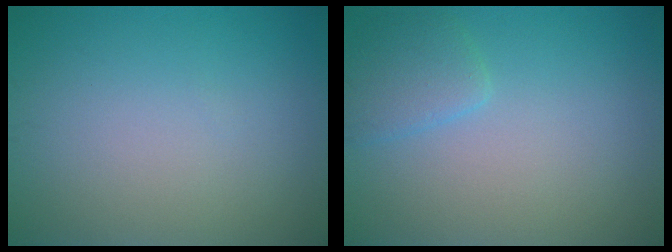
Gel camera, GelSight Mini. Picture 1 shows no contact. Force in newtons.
{"total": 2.1, "press": 2.1, "slide": 0.2}